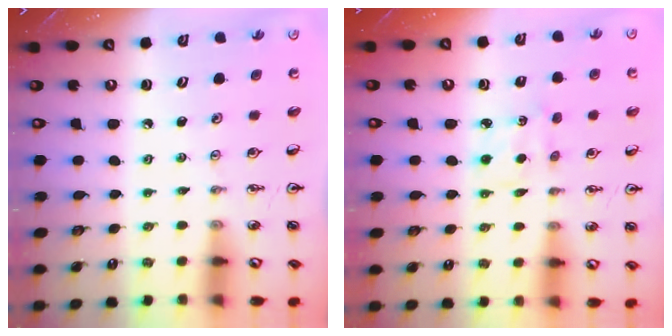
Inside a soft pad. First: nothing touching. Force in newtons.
{"total": 4.7, "press": 4.7, "slide": 0.3}